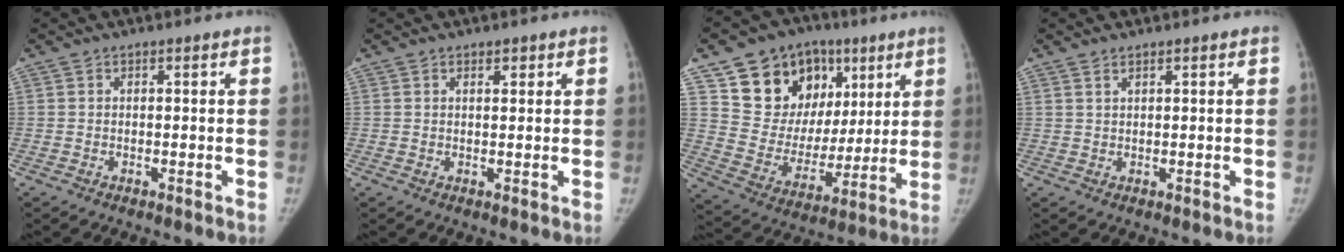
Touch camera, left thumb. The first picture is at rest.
{"total": 1.2, "force": [0.7, 0.7, 0.6], "torque": [0.003, -0.002, 0.008]}
{"total": 20.7, "force": [9.5, 15.7, 9.6], "torque": [-0.109, -0.001, 0.174]}
{"total": 0.7, "force": [0.6, 0.2, 0.3], "torque": [-0.006, -0.002, 0.013]}